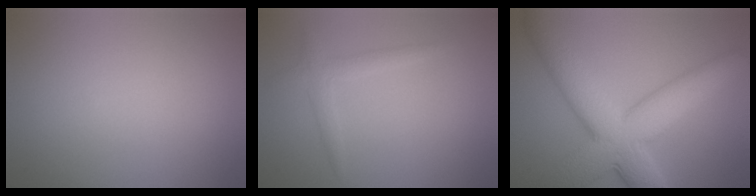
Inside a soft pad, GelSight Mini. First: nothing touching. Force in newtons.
{"total": 1.7, "press": 1.7, "slide": 0.0}
{"total": 10.1, "press": 10.1, "slide": 0.4}